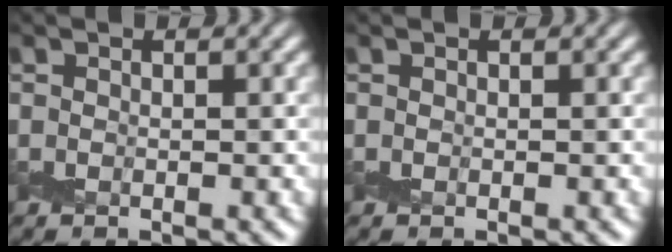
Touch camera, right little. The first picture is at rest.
{"total": 0.0}